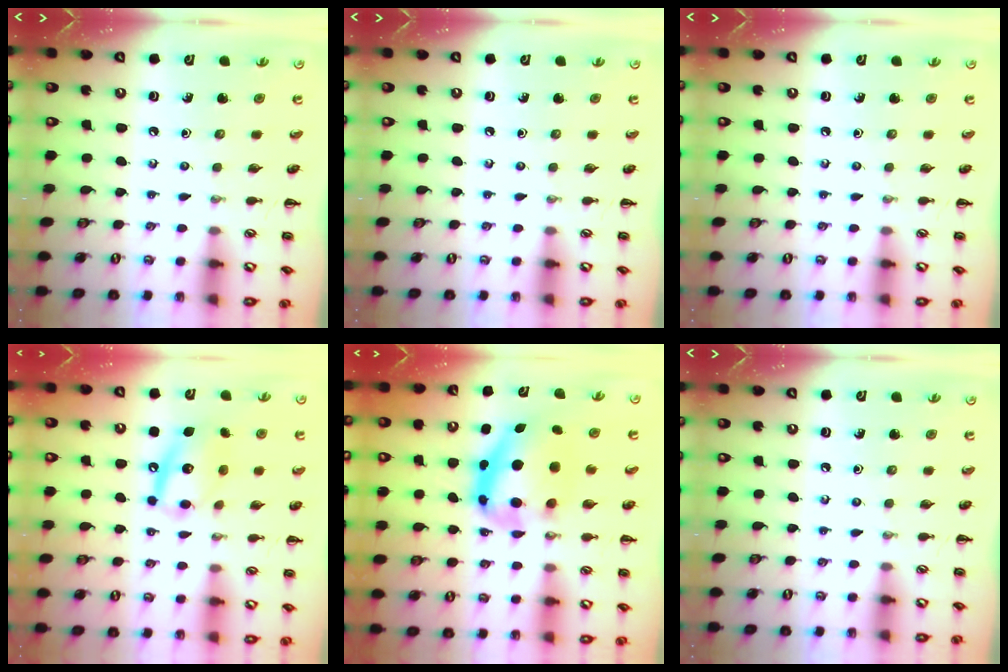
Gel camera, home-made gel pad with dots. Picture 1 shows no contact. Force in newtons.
{"total": 0.0}
{"total": 0.0}
{"total": 13.5, "press": 13.4, "slide": 2.0}
{"total": 11.1, "press": 10.8, "slide": 2.7}
{"total": 0.0}